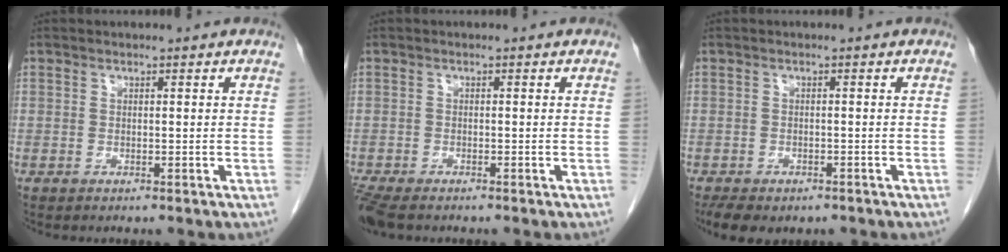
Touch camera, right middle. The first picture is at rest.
{"total": 4.7, "force": [-3.8, 1.5, 2.4], "torque": [-0.055, -0.014, -0.069]}
{"total": 6.6, "force": [-4.9, 3.0, 3.2], "torque": [-0.050, -0.009, -0.066]}